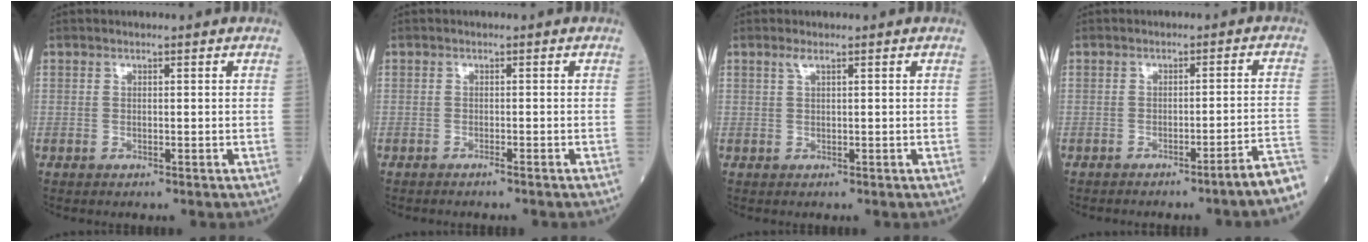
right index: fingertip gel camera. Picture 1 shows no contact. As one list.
[{"total": 1.5, "force": [-1.3, -0.3, 0.7], "torque": [-0.009, 0.003, -0.017]}, {"total": 1.0, "force": [0.6, 0.0, 0.8], "torque": [-0.023, 0.008, 0.012]}, {"total": 6.5, "force": [-5.4, -1.6, 3.2], "torque": [-0.013, 0.007, -0.074]}]